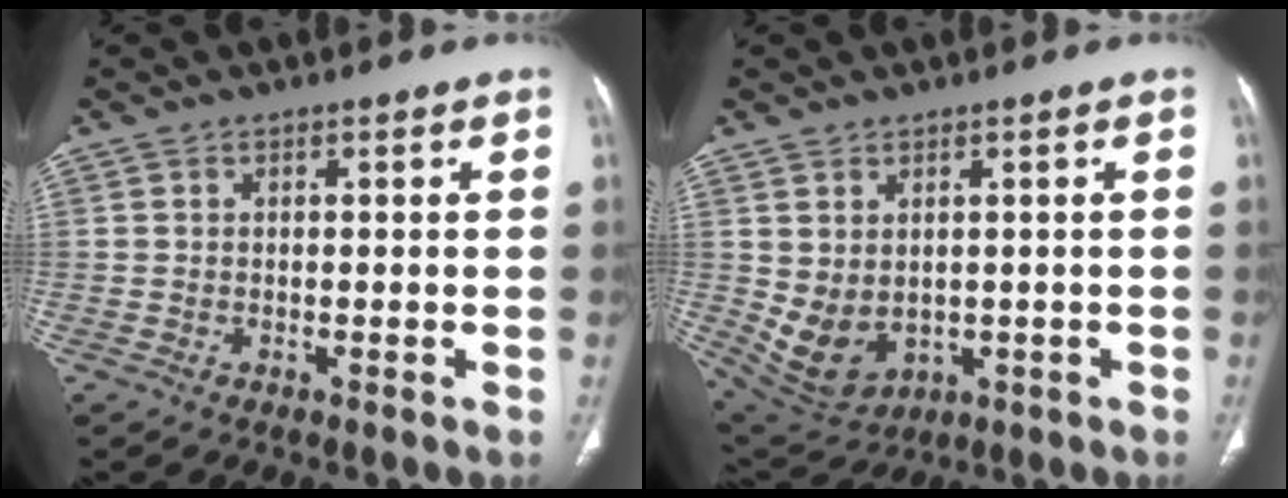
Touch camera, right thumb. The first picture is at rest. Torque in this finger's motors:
{"motor_torque": [-0.46, 0.70, 0.47, 0.63, 0.07]}